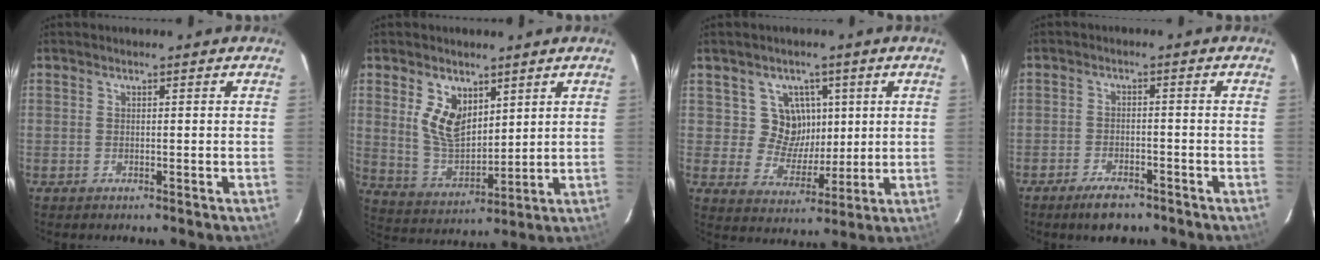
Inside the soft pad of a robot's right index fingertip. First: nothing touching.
{"total": 9.7, "force": [4.2, 5.8, 6.5], "torque": [-0.125, 0.007, 0.094]}
{"total": 8.0, "force": [2.3, 7.4, 1.7], "torque": [-0.029, 0.001, 0.044]}
{"total": 5.8, "force": [-4.4, 2.4, 2.9], "torque": [-0.068, 0.001, -0.073]}